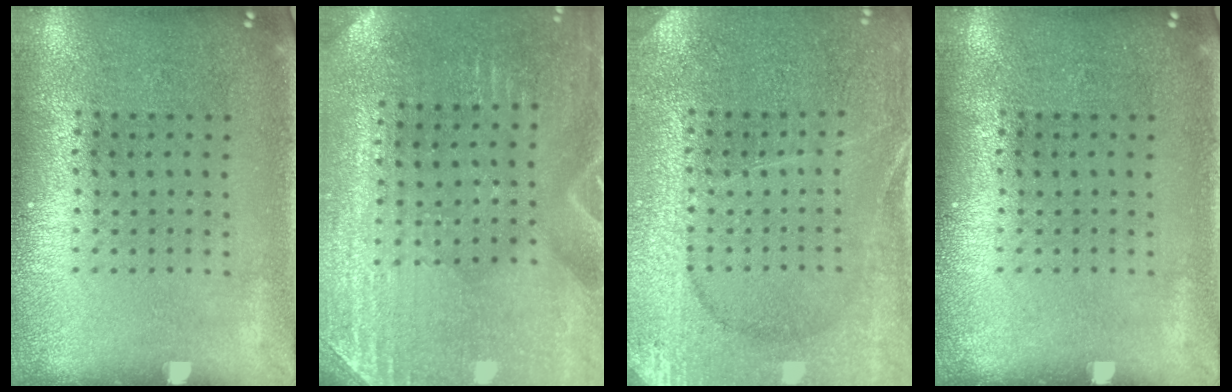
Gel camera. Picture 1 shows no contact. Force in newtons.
{"total": 3.0, "press": 2.9, "slide": 0.6}
{"total": 3.0, "press": 2.9, "slide": 0.4}
{"total": 0.0}